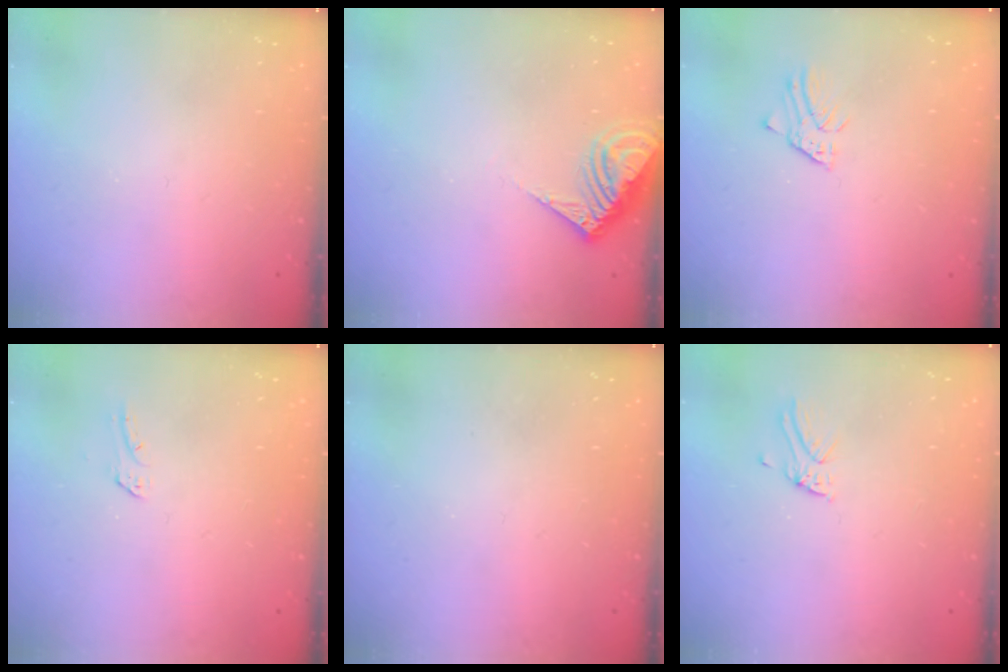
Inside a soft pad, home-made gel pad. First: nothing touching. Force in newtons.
{"total": 8.8, "press": 8.8, "slide": 0.5}
{"total": 1.3, "press": 1.3, "slide": 0.1}
{"total": 2.1, "press": 2.1, "slide": 0.2}
{"total": 0.6, "press": 0.6, "slide": 0.0}
{"total": 2.1, "press": 2.1, "slide": 0.1}